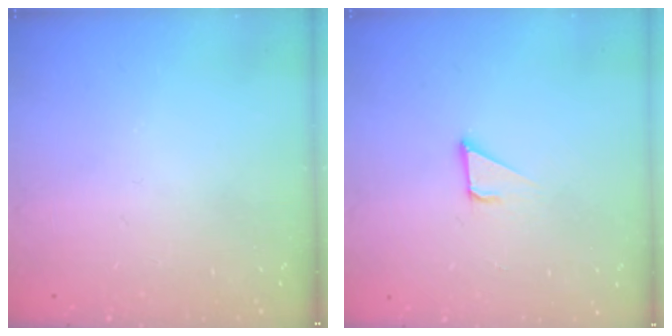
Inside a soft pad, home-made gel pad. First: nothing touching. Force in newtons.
{"total": 3.2, "press": 3.2, "slide": 0.1}